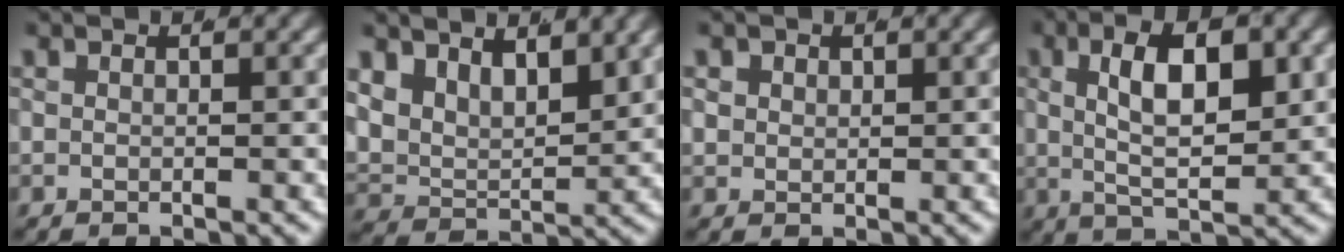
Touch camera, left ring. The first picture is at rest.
{"total": 9.2, "force": [2.6, 7.4, 4.7], "torque": [-0.116, -0.015, 0.028]}
{"total": 1.9, "force": [0.3, 1.8, 0.6], "torque": [-0.031, -0.013, 0.013]}
{"total": 6.3, "force": [0.4, 2.9, 5.6], "torque": [-0.093, -0.009, 0.007]}